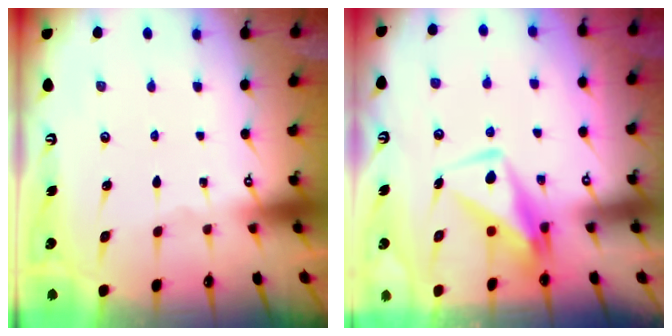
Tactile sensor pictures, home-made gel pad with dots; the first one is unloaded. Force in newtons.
{"total": 10.6, "press": 10.6, "slide": 0.8}